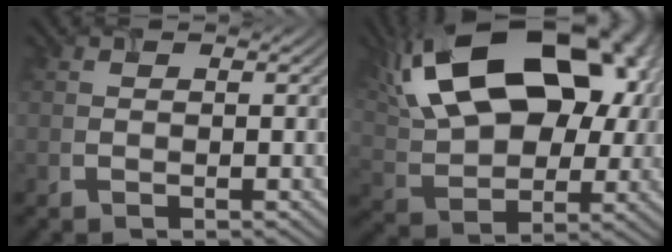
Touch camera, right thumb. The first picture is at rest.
{"total": 21.4, "force": [7.7, 13.0, 15.1], "torque": [-0.299, 0.048, 0.139]}